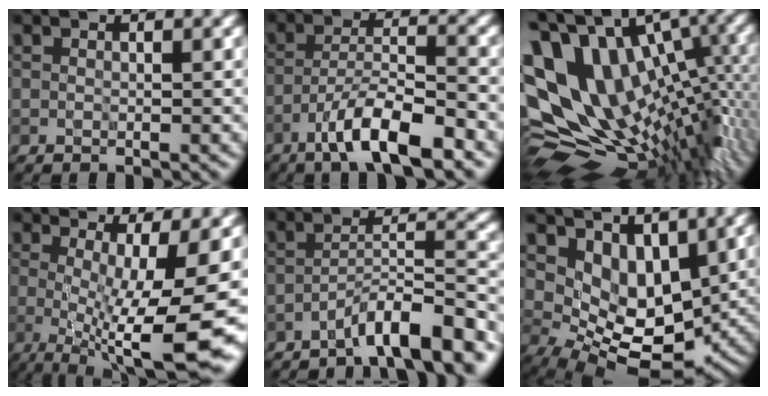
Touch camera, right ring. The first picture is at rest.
{"total": 7.6, "force": [-5.0, 1.6, 5.5], "torque": [-0.090, 0.008, -0.093]}
{"total": 16.3, "force": [2.5, 9.7, 12.8], "torque": [-0.211, 0.001, 0.068]}
{"total": 11.8, "force": [-2.1, 2.8, 11.2], "torque": [-0.153, -0.017, -0.032]}
{"total": 6.9, "force": [-5.2, 1.2, 4.4], "torque": [-0.063, 0.013, -0.090]}
{"total": 7.2, "force": [2.2, 4.5, 5.2], "torque": [-0.092, -0.015, 0.044]}